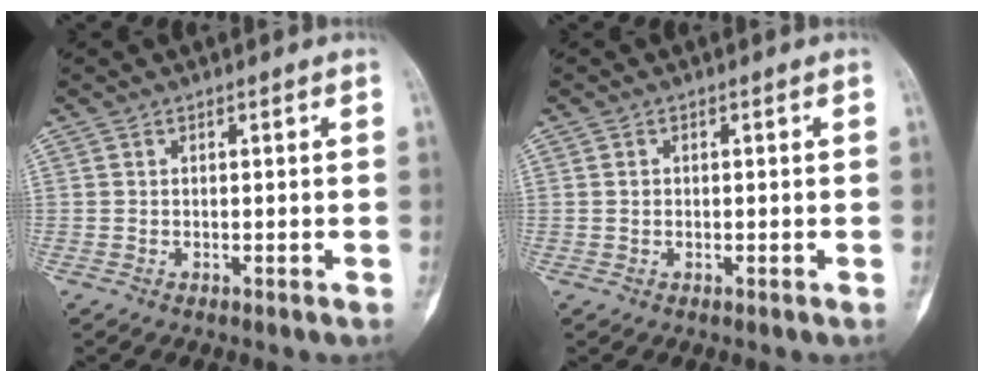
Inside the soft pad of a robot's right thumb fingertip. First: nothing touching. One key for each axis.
{"total": 0.8, "fx": -0.1, "fy": 0.7, "fz": 0.4, "tx": -0.004, "ty": 0.003, "tz": -0.004}